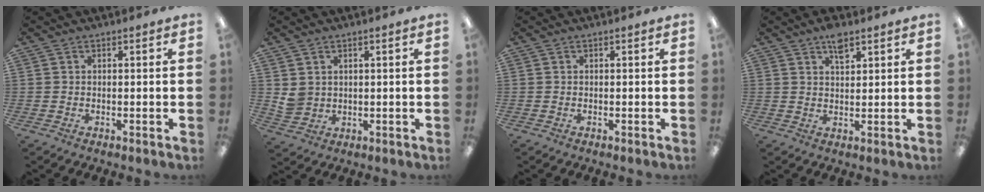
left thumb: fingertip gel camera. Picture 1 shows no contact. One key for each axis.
{"total": 3.3, "fx": 1.6, "fy": 2.8, "fz": 0.6, "tx": -0.012, "ty": -0.006, "tz": 0.030}
{"total": 0.0}
{"total": 4.6, "fx": 3.0, "fy": 1.7, "fz": 3.0, "tx": -0.042, "ty": -0.014, "tz": 0.050}